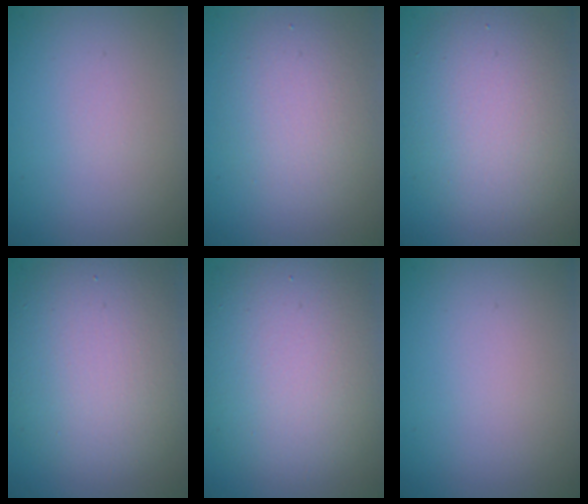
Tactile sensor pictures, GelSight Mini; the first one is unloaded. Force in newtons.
{"total": 3.4, "press": 3.4, "slide": 0.4}
{"total": 6.1, "press": 6.1, "slide": 0.3}
{"total": 8.2, "press": 8.2, "slide": 0.3}
{"total": 9.8, "press": 9.8, "slide": 0.7}
{"total": 0.0}